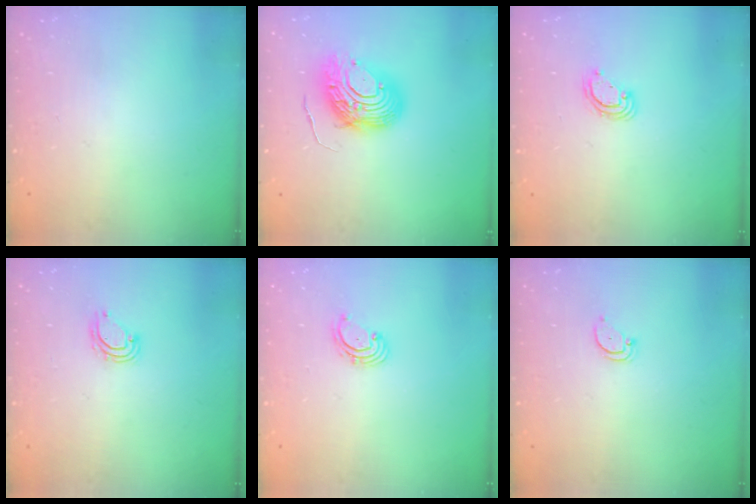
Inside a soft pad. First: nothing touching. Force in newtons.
{"total": 12.3, "press": 12.3, "slide": 1.1}
{"total": 3.9, "press": 3.9, "slide": 0.1}
{"total": 4.9, "press": 4.9, "slide": 0.4}
{"total": 2.0, "press": 1.9, "slide": 0.6}
{"total": 2.6, "press": 2.6, "slide": 0.0}